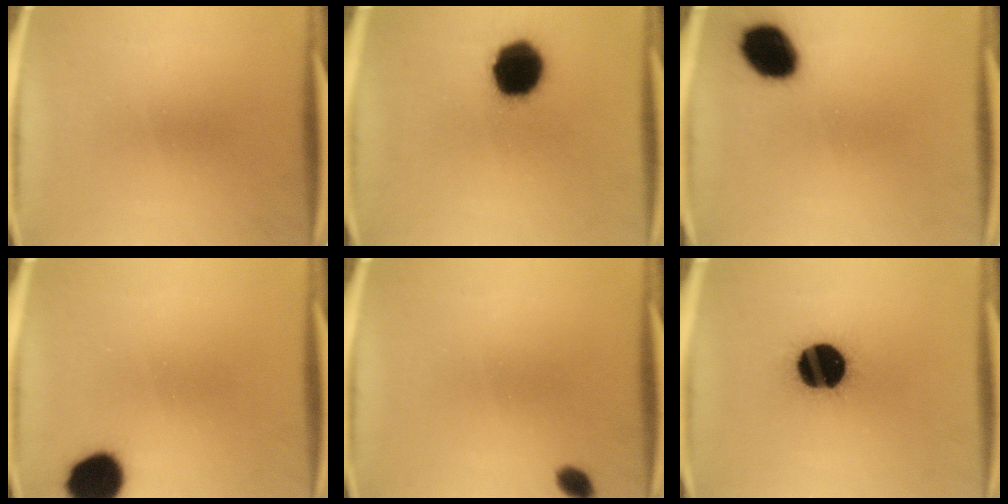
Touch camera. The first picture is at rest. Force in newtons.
{"total": 16.0}
{"total": 11.9}
{"total": 11.0}
{"total": 2.3}
{"total": 19.7}